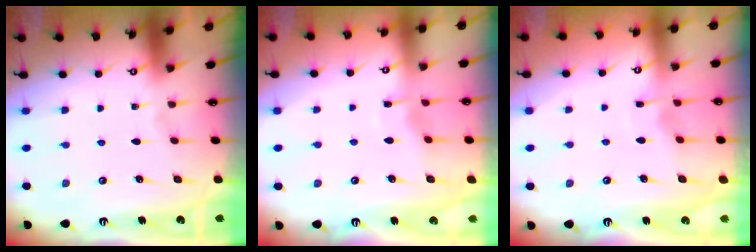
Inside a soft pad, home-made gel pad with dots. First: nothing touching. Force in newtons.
{"total": 4.2, "press": 4.2, "slide": 0.4}
{"total": 2.9, "press": 2.9, "slide": 0.4}